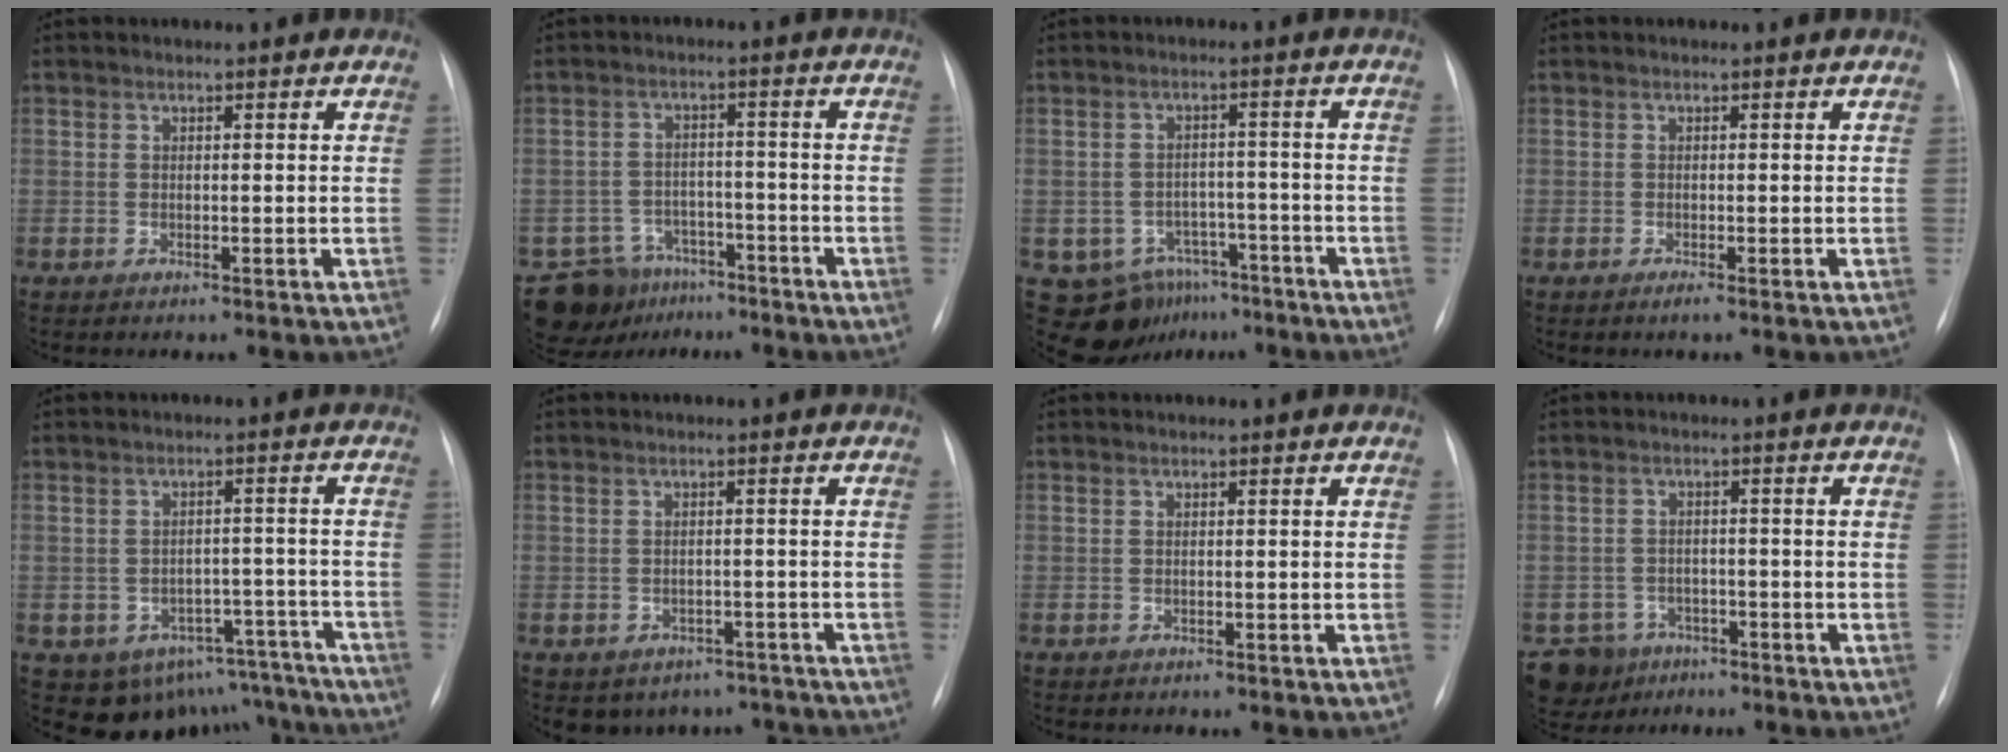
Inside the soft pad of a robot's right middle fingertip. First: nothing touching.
{"total": 9.4, "force": [-6.9, 6.2, 1.2], "torque": [-0.028, 0.018, -0.101]}
{"total": 9.2, "force": [-6.0, 6.7, 2.3], "torque": [-0.032, 0.021, -0.081]}
{"total": 0.7, "force": [-0.5, -0.1, 0.5], "torque": [-0.010, -0.002, -0.009]}
{"total": 12.3, "force": [-9.6, 7.2, 2.3], "torque": [-0.013, 0.044, -0.108]}
{"total": 7.0, "force": [-5.6, 4.2, 0.7], "torque": [0.007, 0.019, -0.063]}
{"total": 0.0}
{"total": 6.2, "force": [-4.2, 4.5, 0.2], "torque": [-0.002, 0.005, -0.065]}